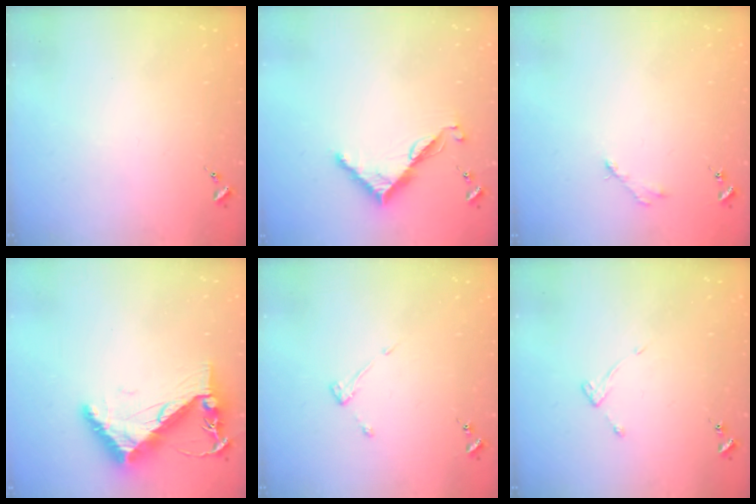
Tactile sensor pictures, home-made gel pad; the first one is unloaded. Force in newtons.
{"total": 7.6, "press": 7.5, "slide": 0.6}
{"total": 2.5, "press": 2.5, "slide": 0.3}
{"total": 9.0, "press": 8.9, "slide": 0.6}
{"total": 2.9, "press": 2.9, "slide": 0.5}
{"total": 3.6, "press": 3.6, "slide": 0.6}